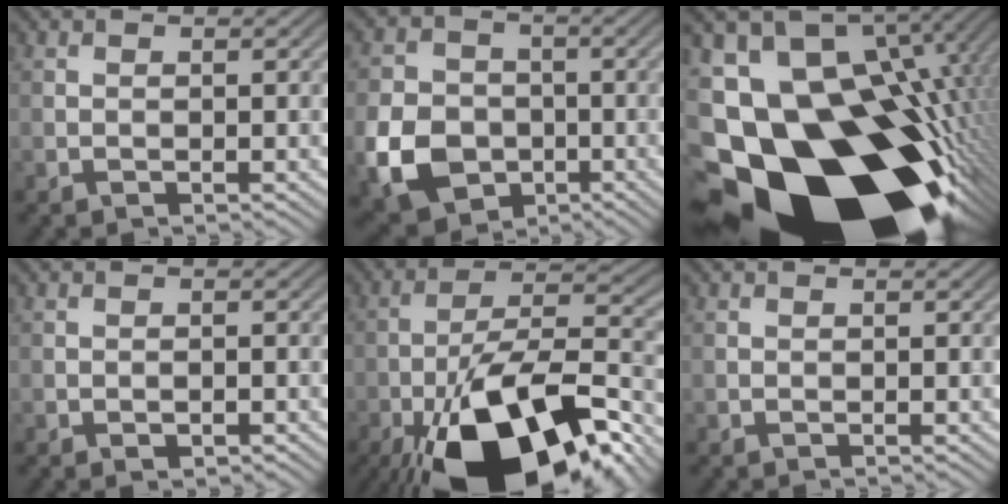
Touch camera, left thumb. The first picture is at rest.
{"total": 9.5, "force": [-3.2, 7.5, 4.9], "torque": [-0.128, -0.022, -0.070]}
{"total": 23.8, "force": [-9.2, 15.4, 15.6], "torque": [-0.262, -0.044, -0.123]}
{"total": 1.1, "force": [-0.6, 0.4, 0.8], "torque": [-0.013, 0.001, -0.010]}
{"total": 20.7, "force": [-11.3, 8.2, 15.3], "torque": [-0.272, -0.013, -0.190]}
{"total": 0.0}